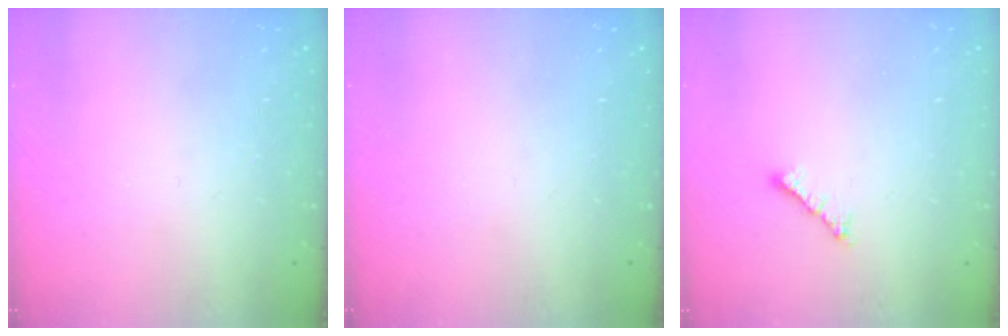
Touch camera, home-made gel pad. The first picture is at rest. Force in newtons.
{"total": 0.0}
{"total": 2.0, "press": 1.9, "slide": 0.5}